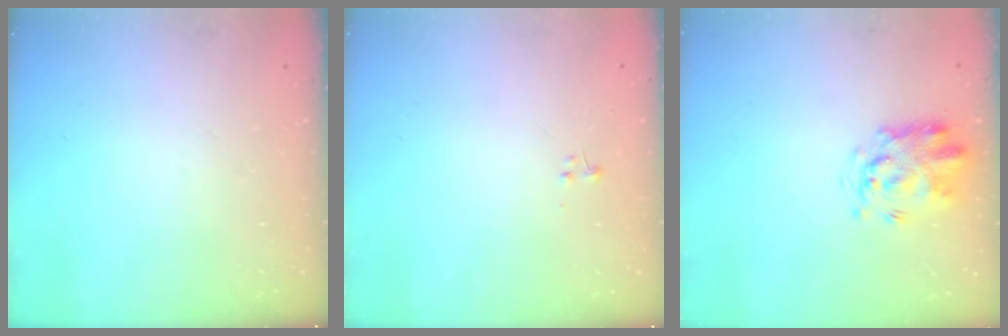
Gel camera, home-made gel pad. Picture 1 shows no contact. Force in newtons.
{"total": 0.6, "press": 0.6, "slide": 0.3}
{"total": 3.4, "press": 3.3, "slide": 0.7}